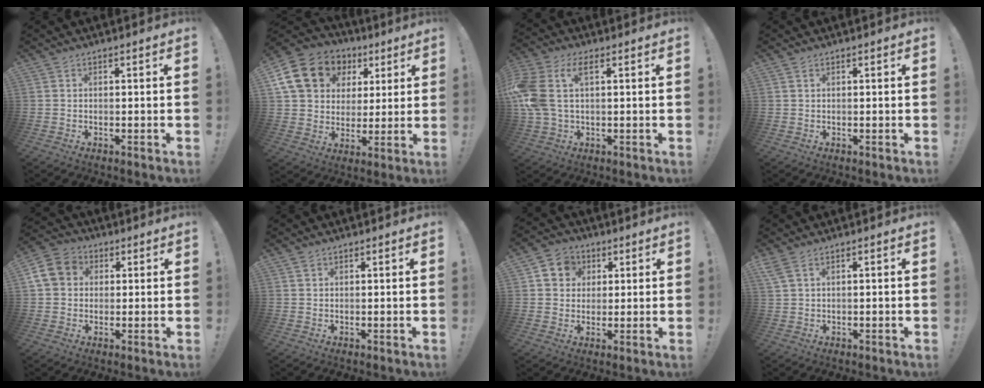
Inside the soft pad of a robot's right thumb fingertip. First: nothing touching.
{"total": 17.8, "force": [7.0, 14.2, 8.2], "torque": [-0.122, -0.021, 0.149]}
{"total": 11.0, "force": [2.8, 6.3, 8.6], "torque": [-0.194, 0.001, 0.054]}
{"total": 0.7, "force": [0.5, 0.3, 0.4], "torque": [0.001, -0.003, 0.007]}
{"total": 9.5, "force": [1.9, 8.2, 4.3], "torque": [-0.074, 0.010, 0.043]}
{"total": 0.8, "force": [0.7, 0.5, 0.3], "torque": [-0.002, -0.001, 0.012]}
{"total": 8.1, "force": [2.4, 7.3, 2.5], "torque": [-0.036, -0.002, 0.051]}
{"total": 2.9, "force": [1.8, 0.9, 2.1], "torque": [-0.041, -0.004, 0.035]}